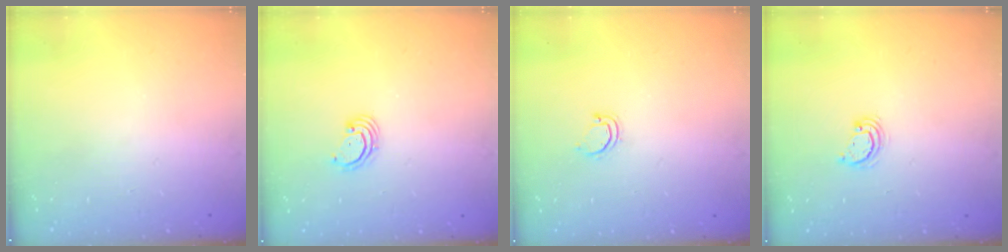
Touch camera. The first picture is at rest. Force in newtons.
{"total": 2.7, "press": 2.7, "slide": 0.3}
{"total": 3.1, "press": 3.1, "slide": 0.2}
{"total": 3.0, "press": 3.0, "slide": 0.2}